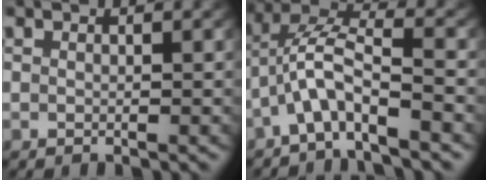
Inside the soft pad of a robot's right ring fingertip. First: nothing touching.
{"total": 5.8, "force": [-0.3, 3.8, 4.3], "torque": [-0.098, -0.012, -0.014]}